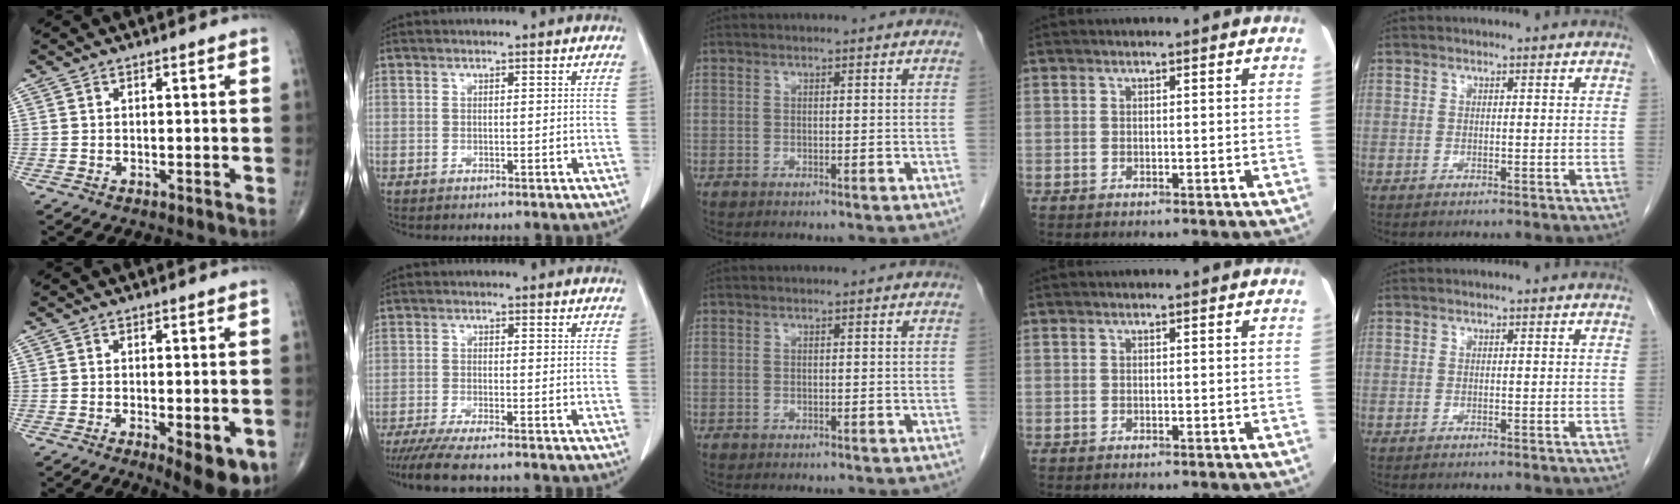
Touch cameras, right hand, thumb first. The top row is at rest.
{"thumb": {"total": 8.9, "force": [-3.2, 3.0, 7.8], "torque": [-0.093, -0.013, -0.039]}, "index": {"total": 8.8, "force": [-7.4, 0.8, 4.6], "torque": [-0.060, -0.017, -0.115]}}